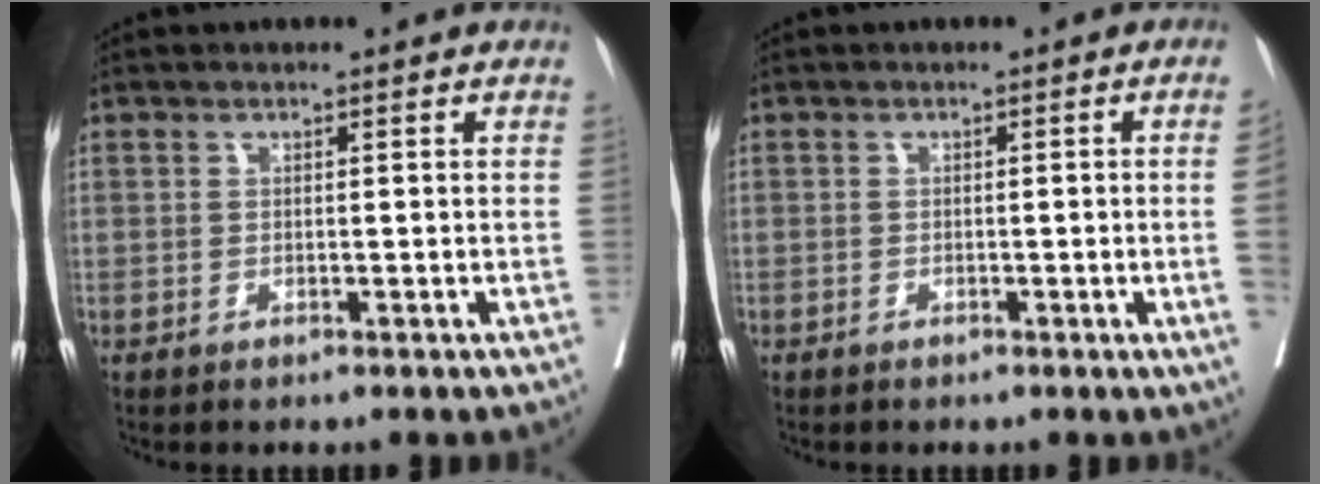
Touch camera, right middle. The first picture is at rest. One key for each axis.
{"total": 2.4, "fx": -0.5, "fy": -0.7, "fz": 2.2, "tx": -0.027, "ty": -0.002, "tz": -0.007}